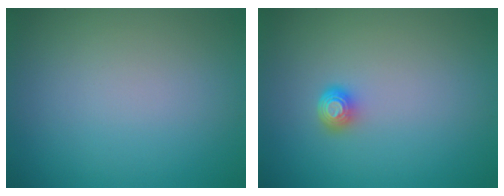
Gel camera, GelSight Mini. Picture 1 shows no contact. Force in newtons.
{"total": 1.5, "press": 1.1, "slide": 1.1}